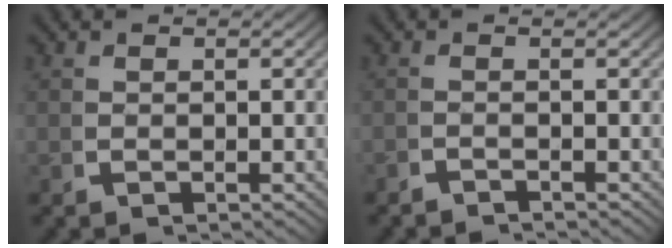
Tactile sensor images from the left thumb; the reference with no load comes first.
{"total": 1.6, "force": [-1.3, -0.8, -0.2], "torque": [0.008, 0.001, -0.023]}